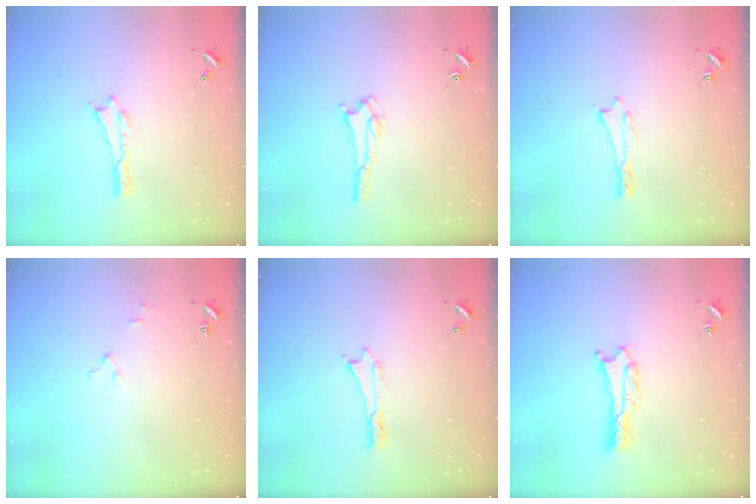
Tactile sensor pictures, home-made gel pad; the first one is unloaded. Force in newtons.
{"total": 1.9, "press": 1.9, "slide": 0.2}
{"total": 0.0}
{"total": 2.5, "press": 2.5, "slide": 0.2}
{"total": 0.0}
{"total": 1.7, "press": 1.7, "slide": 0.1}